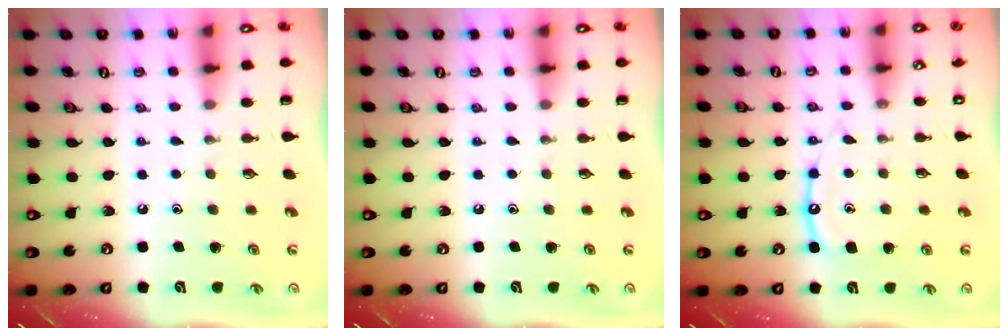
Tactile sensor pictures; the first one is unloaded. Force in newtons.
{"total": 0.0}
{"total": 10.3, "press": 10.3, "slide": 0.9}